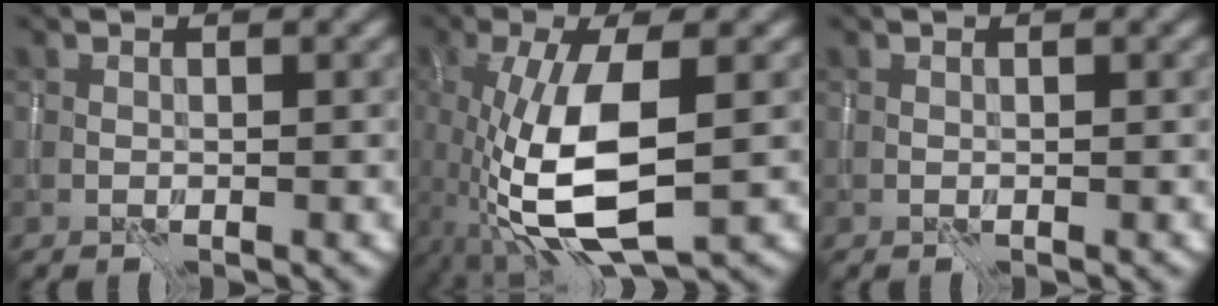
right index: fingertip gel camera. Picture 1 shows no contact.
{"total": 9.3, "force": [-2.1, 3.3, 8.4], "torque": [-0.188, -0.008, -0.041]}
{"total": 0.0}